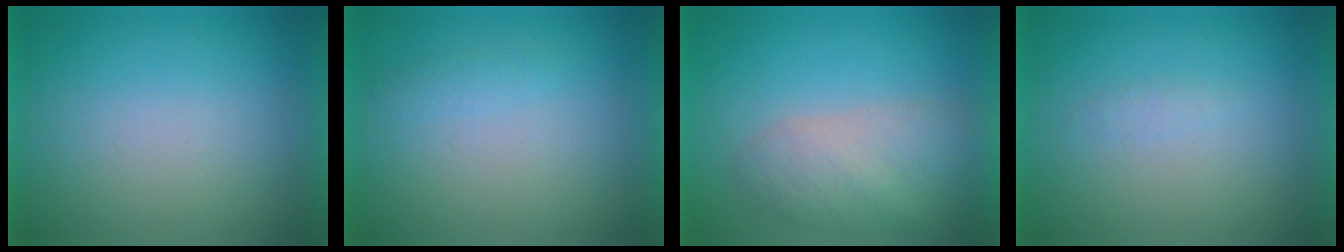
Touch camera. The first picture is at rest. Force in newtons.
{"total": 1.4}
{"total": 5.7}
{"total": 1.0}